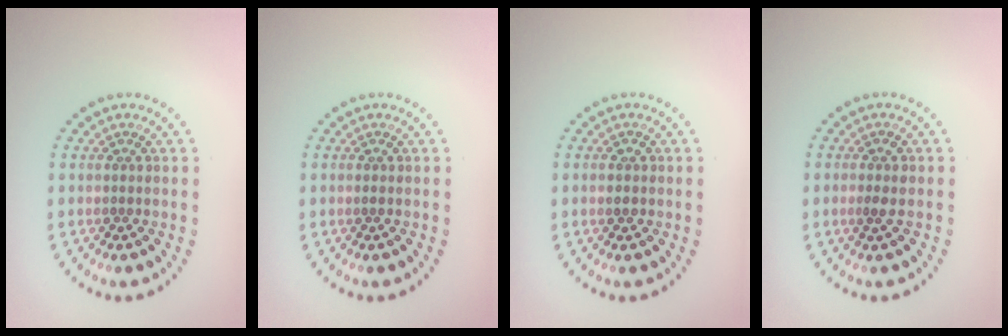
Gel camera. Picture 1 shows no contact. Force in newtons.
{"total": 0.5, "press": 0.4, "slide": 0.4}
{"total": 1.2, "press": 1.2, "slide": 0.1}
{"total": 1.2, "press": 1.1, "slide": 0.3}